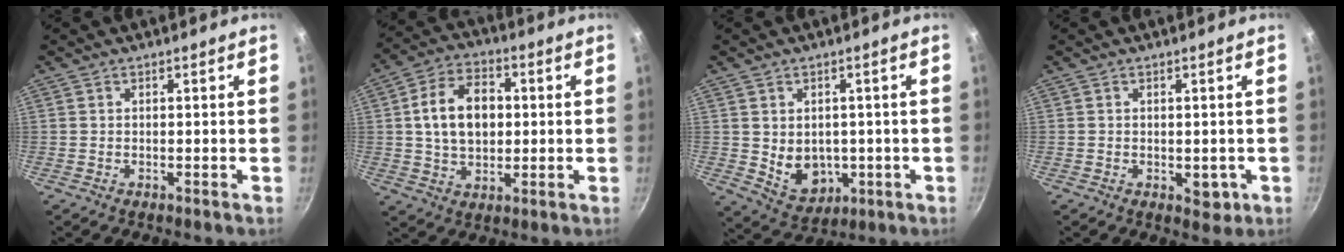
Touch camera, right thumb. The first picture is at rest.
{"total": 12.6, "force": [1.4, 8.8, 9.0], "torque": [-0.129, 0.014, 0.017]}
{"total": 8.0, "force": [-0.3, 6.4, 4.8], "torque": [-0.053, -0.011, 0.015]}
{"total": 3.2, "force": [-0.6, 2.1, 2.3], "torque": [-0.014, 0.001, -0.005]}